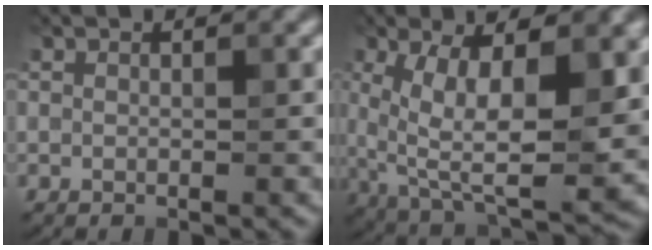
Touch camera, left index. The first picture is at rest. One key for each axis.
{"total": 11.7, "fx": 1.5, "fy": 4.7, "fz": 10.6, "tx": -0.180, "ty": -0.015, "tz": 0.025}